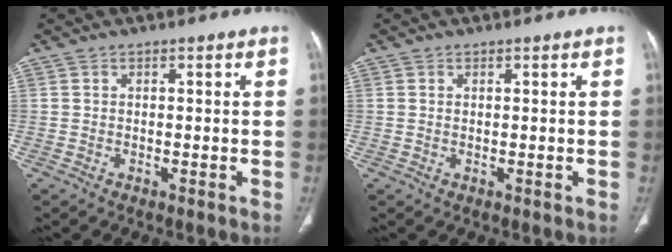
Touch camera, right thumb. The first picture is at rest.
{"total": 0.0}